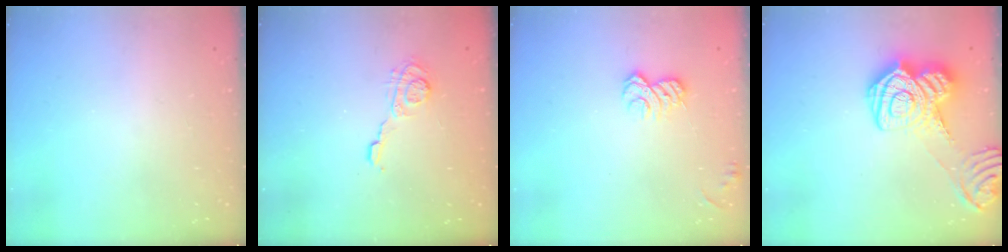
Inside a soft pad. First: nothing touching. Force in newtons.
{"total": 6.1, "press": 6.1, "slide": 0.7}
{"total": 6.6, "press": 6.6, "slide": 0.9}
{"total": 17.8, "press": 17.8, "slide": 1.2}